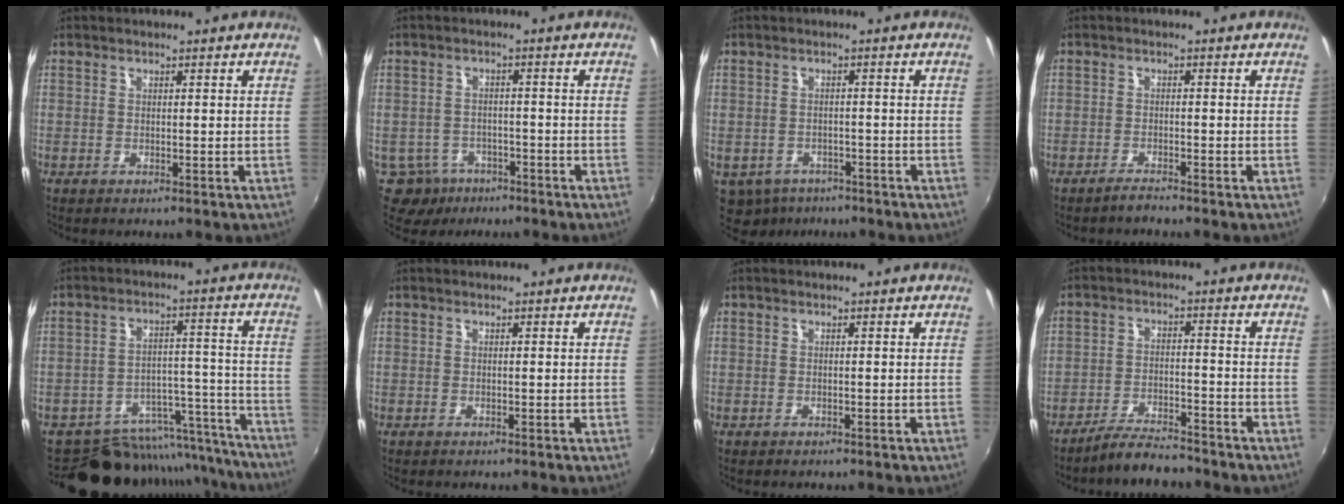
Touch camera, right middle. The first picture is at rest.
{"total": 6.6, "force": [-4.1, 5.0, 1.4], "torque": [-0.046, 0.003, -0.059]}
{"total": 8.4, "force": [-5.4, 5.6, 3.1], "torque": [-0.086, -0.024, -0.075]}
{"total": 1.6, "force": [-1.6, -0.1, 0.3], "torque": [-0.012, -0.004, -0.031]}
{"total": 19.1, "force": [-17.4, 7.2, 3.3], "torque": [-0.054, 0.056, -0.227]}
{"total": 0.0}
{"total": 0.0}
{"total": 6.5, "force": [-6.1, 0.9, 2.2], "torque": [-0.058, 0.002, -0.102]}